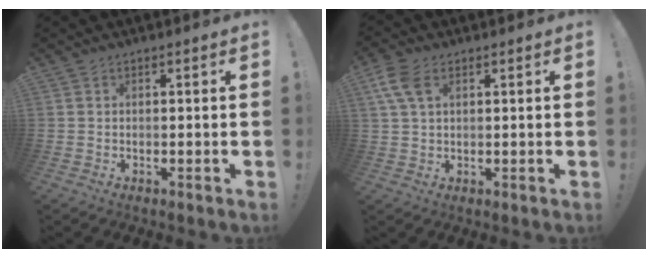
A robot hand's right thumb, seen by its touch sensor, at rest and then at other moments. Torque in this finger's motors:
{"motor_torque": [1.59, 0.82, 0.68, -0.52, 0.00]}